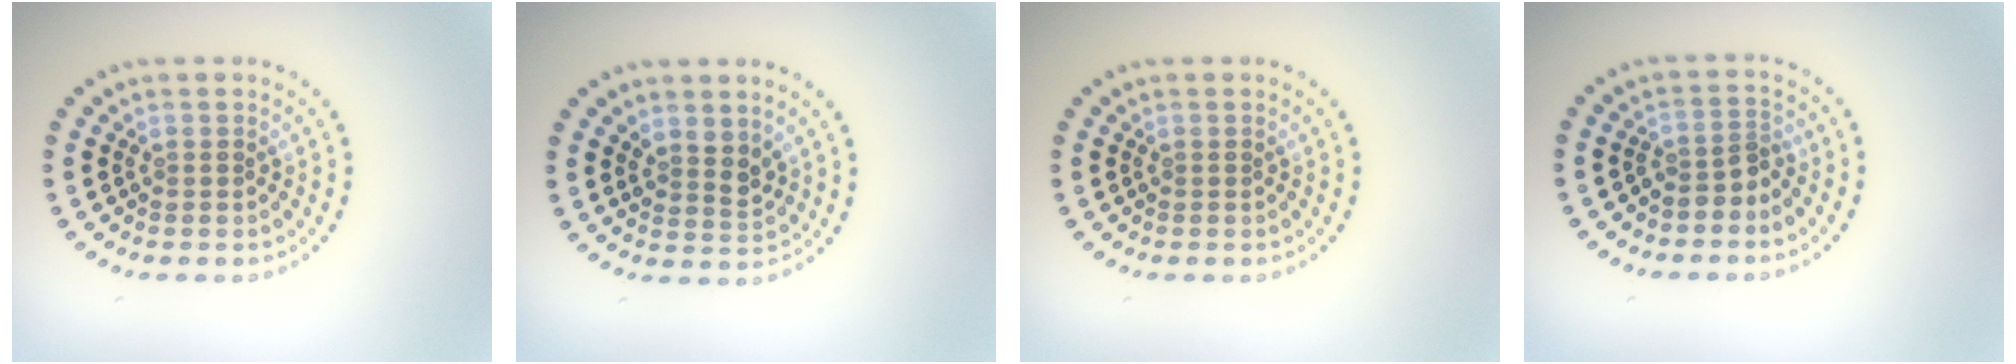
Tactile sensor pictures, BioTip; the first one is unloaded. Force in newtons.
{"total": 1.9, "press": 1.6, "slide": 1.1}
{"total": 0.0}
{"total": 2.0, "press": 1.4, "slide": 1.4}